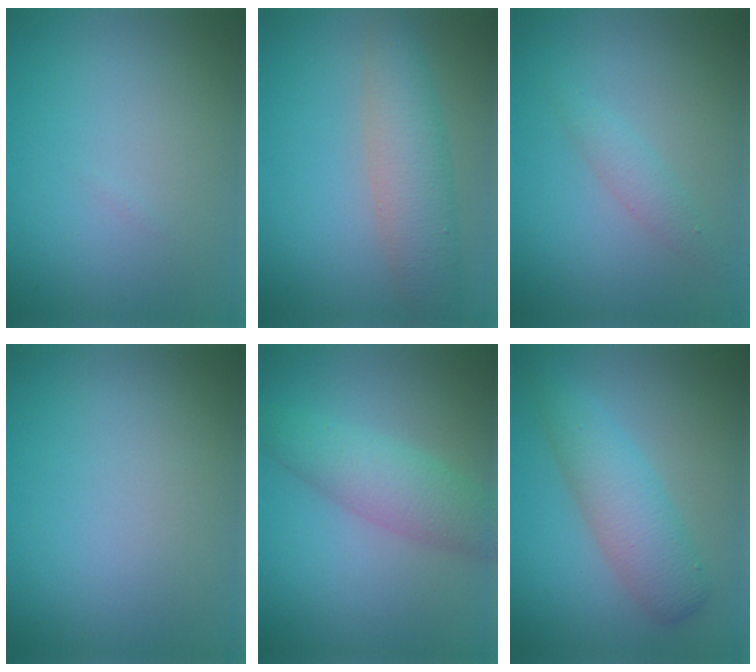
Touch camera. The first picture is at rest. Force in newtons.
{"total": 4.9, "press": 4.9, "slide": 0.2}
{"total": 1.6, "press": 1.6, "slide": 0.1}
{"total": 0.0}
{"total": 4.7, "press": 4.7, "slide": 0.1}
{"total": 4.7, "press": 4.7, "slide": 0.2}